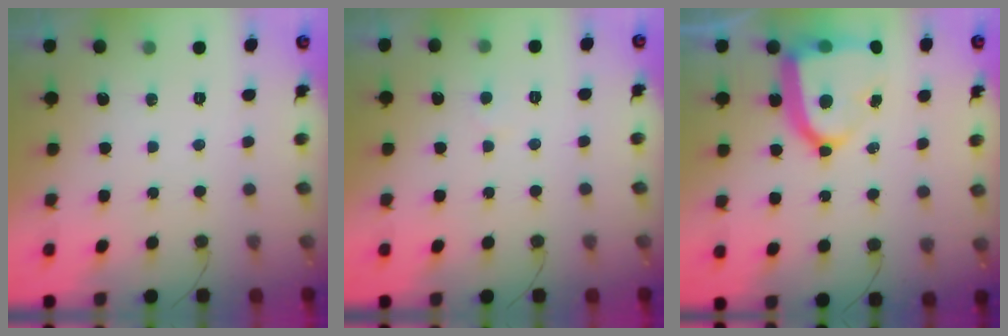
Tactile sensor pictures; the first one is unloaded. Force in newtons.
{"total": 2.0, "press": 2.0, "slide": 0.2}
{"total": 17.5, "press": 17.5, "slide": 1.5}